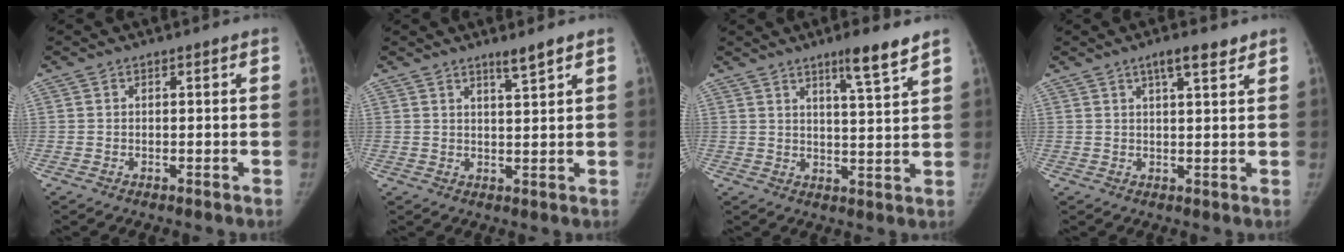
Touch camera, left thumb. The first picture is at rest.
{"total": 3.0, "force": [2.3, 0.0, 1.9], "torque": [-0.029, -0.019, 0.042]}
{"total": 7.1, "force": [5.0, 0.3, 5.1], "torque": [-0.070, -0.034, 0.077]}
{"total": 4.7, "force": [3.0, 1.2, 3.4], "torque": [-0.044, -0.012, 0.047]}